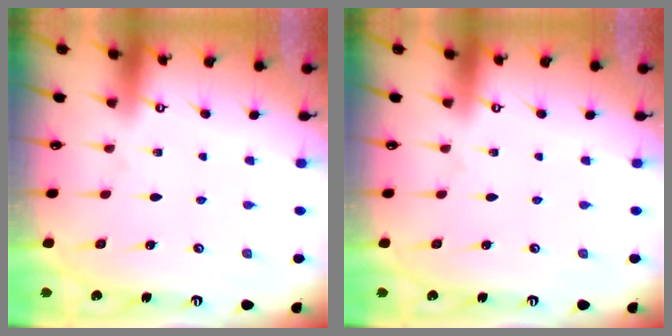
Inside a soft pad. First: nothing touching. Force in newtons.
{"total": 0.0}